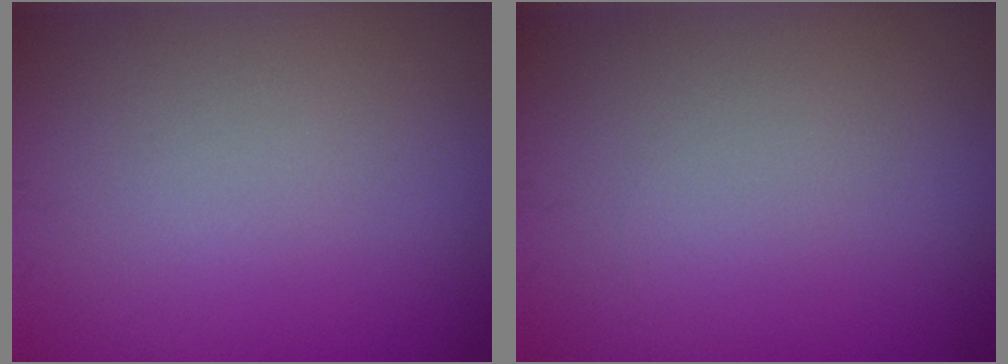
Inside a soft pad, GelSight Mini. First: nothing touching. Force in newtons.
{"total": 0.0}